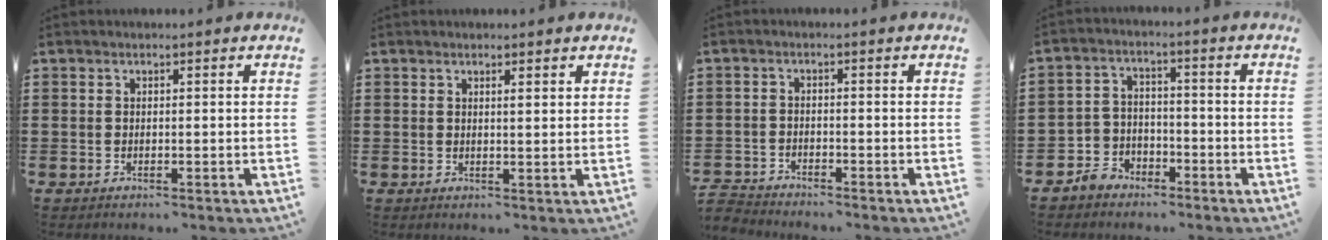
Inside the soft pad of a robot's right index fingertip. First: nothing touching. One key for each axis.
{"total": 1.2, "fx": 0.8, "fy": 0.0, "fz": 0.9, "tx": -0.020, "ty": -0.001, "tz": 0.014}
{"total": 2.5, "fx": -2.5, "fy": 0.3, "fz": -0.3, "tx": -0.002, "ty": 0.001, "tz": -0.054}
{"total": 4.6, "fx": -3.5, "fy": 3.0, "fz": 0.6, "tx": -0.033, "ty": 0.013, "tz": -0.074}